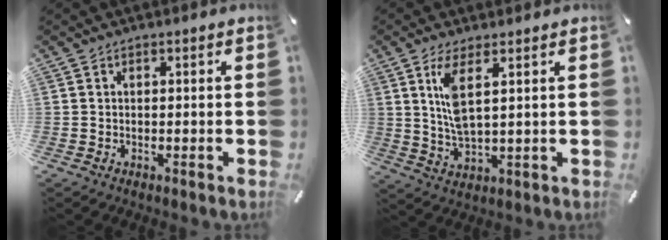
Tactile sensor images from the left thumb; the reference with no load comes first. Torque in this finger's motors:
{"motor_torque": [0.46, -0.55, 0.46, 0.46, 0.02]}